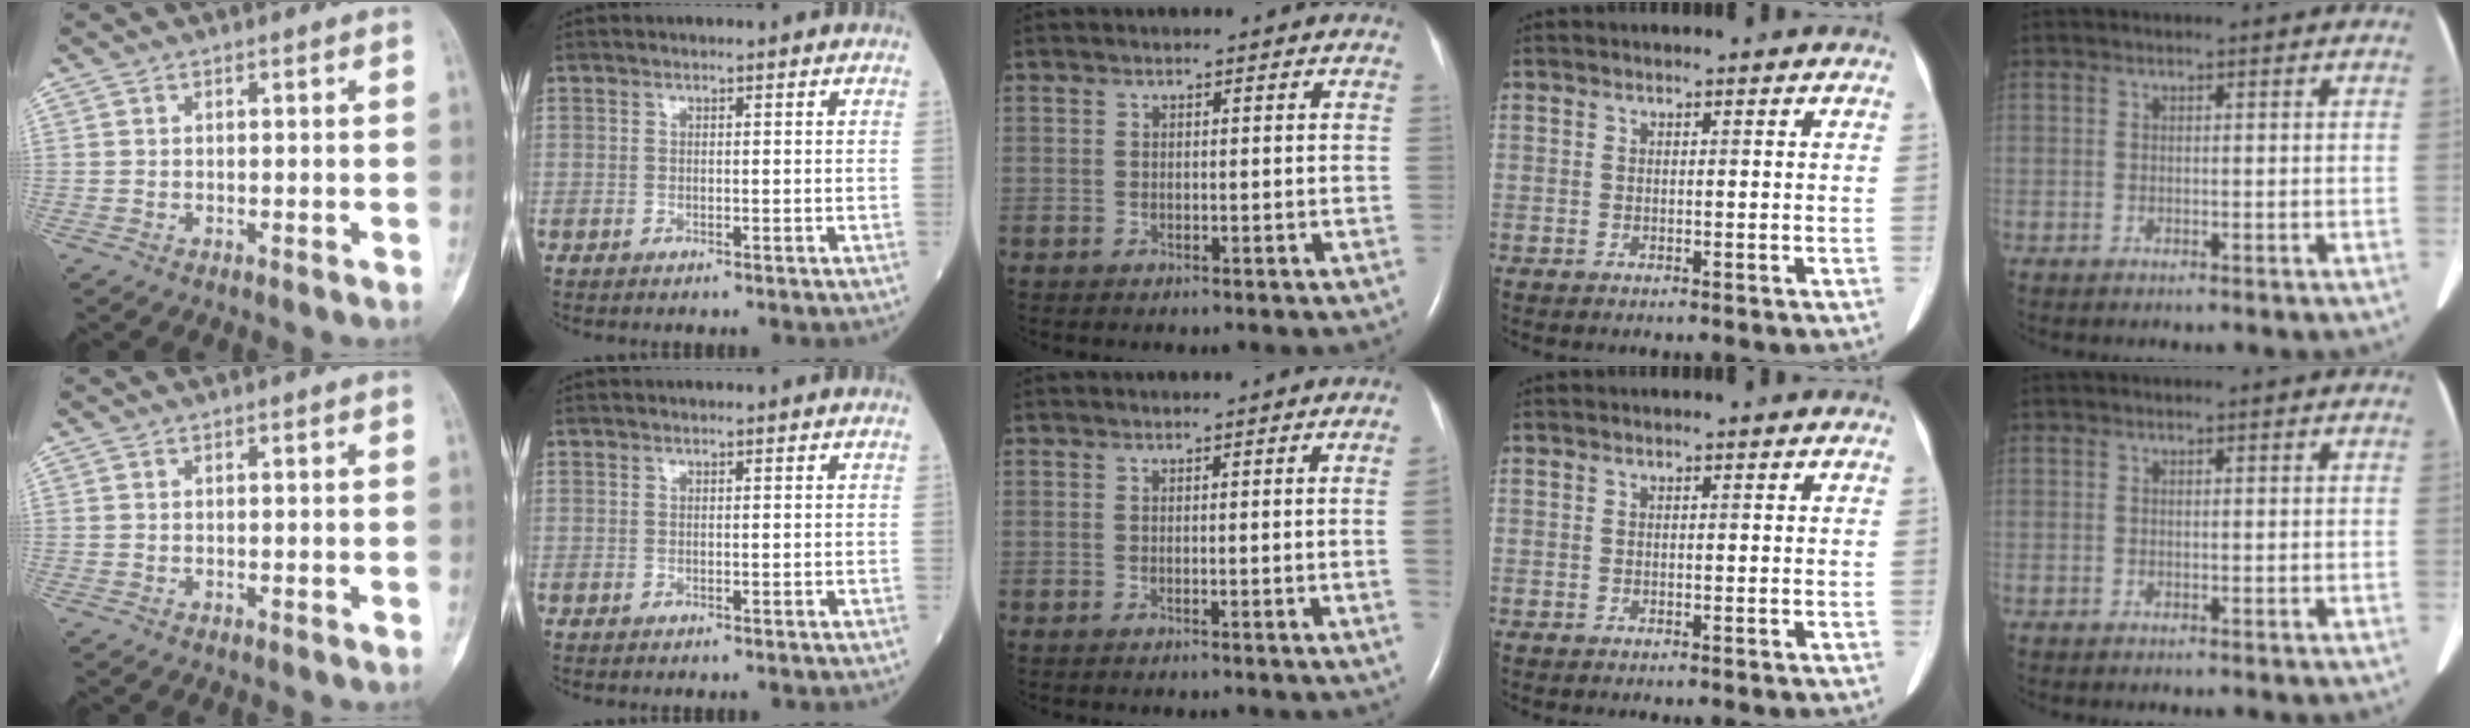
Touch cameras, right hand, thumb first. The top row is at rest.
{"middle": {"total": 1.9, "force": [-0.2, -0.9, 1.7], "torque": [-0.020, -0.001, -0.003]}}